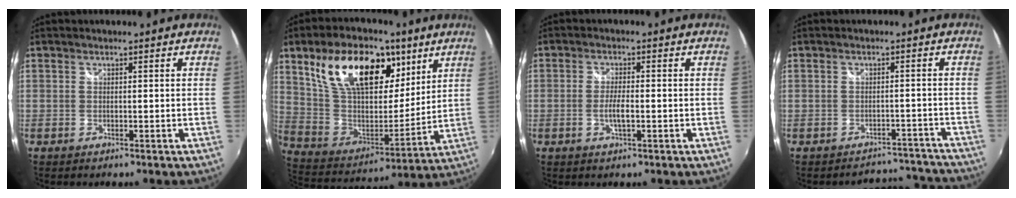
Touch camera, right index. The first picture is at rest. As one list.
[{"total": 24.6, "force": [12.4, 13.1, 16.8], "torque": [-0.315, 0.027, 0.223]}, {"total": 3.1, "force": [-0.9, 0.5, 2.9], "torque": [-0.058, -0.003, -0.018]}, {"total": 8.5, "force": [-8.0, 3.0, -0.5], "torque": [0.023, 0.045, -0.091]}]